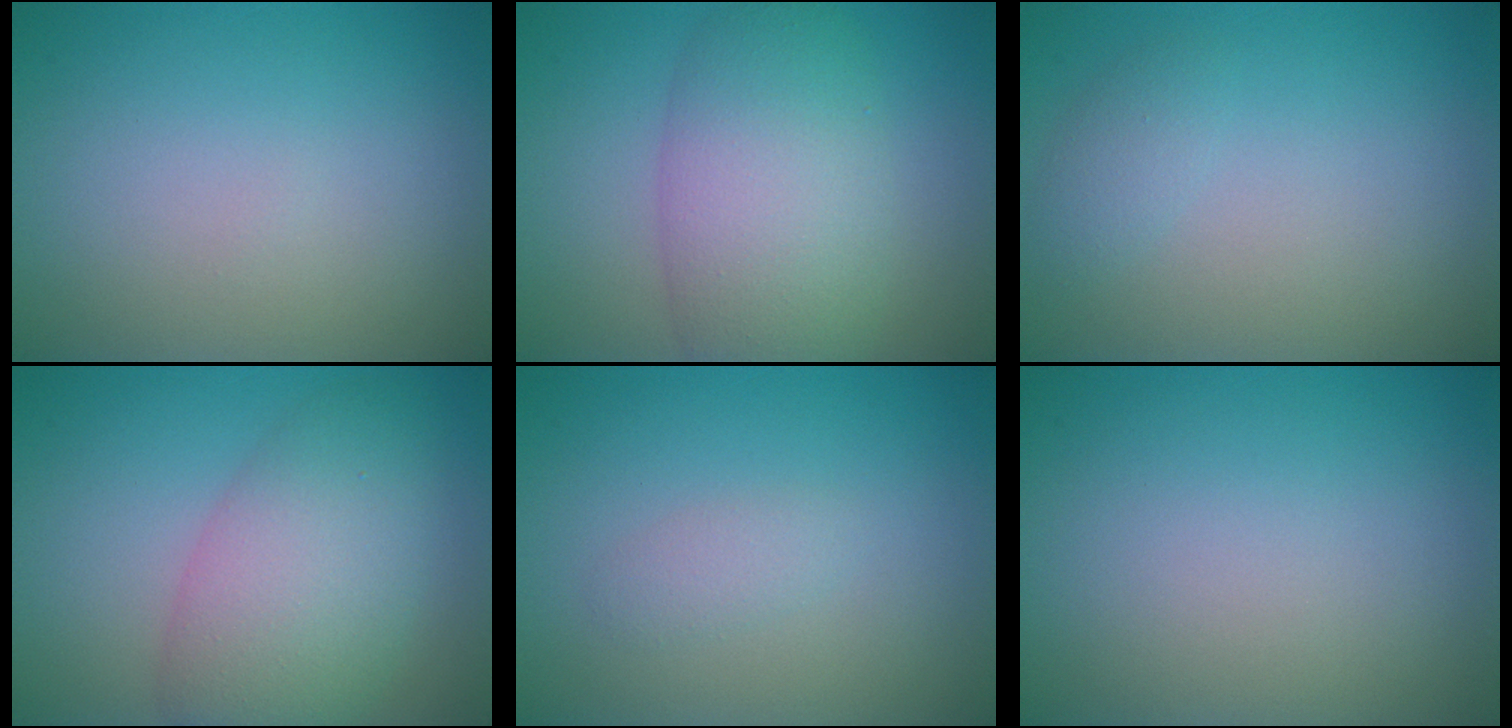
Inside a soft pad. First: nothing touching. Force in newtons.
{"total": 7.5, "press": 7.5, "slide": 0.3}
{"total": 1.2, "press": 1.2, "slide": 0.1}
{"total": 6.9, "press": 6.9, "slide": 0.2}
{"total": 1.2, "press": 1.2, "slide": 0.0}
{"total": 0.0}